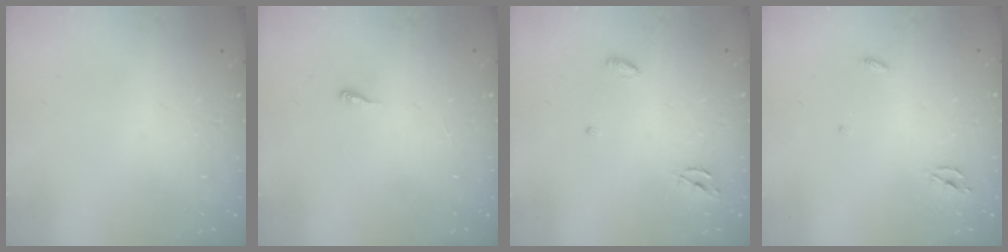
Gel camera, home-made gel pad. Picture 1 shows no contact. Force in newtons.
{"total": 4.1, "press": 4.0, "slide": 0.5}
{"total": 3.9, "press": 3.9, "slide": 0.2}
{"total": 2.5, "press": 2.5, "slide": 0.1}